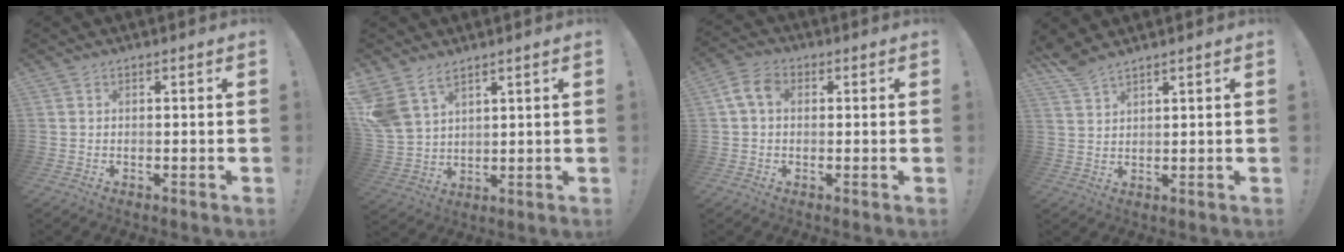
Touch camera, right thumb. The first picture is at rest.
{"total": 8.8, "force": [6.5, 4.8, 3.6], "torque": [-0.085, -0.031, 0.132]}
{"total": 6.6, "force": [1.3, 4.7, 4.5], "torque": [-0.091, 0.013, 0.029]}
{"total": 4.3, "force": [3.9, 0.3, 1.9], "torque": [-0.044, -0.021, 0.072]}